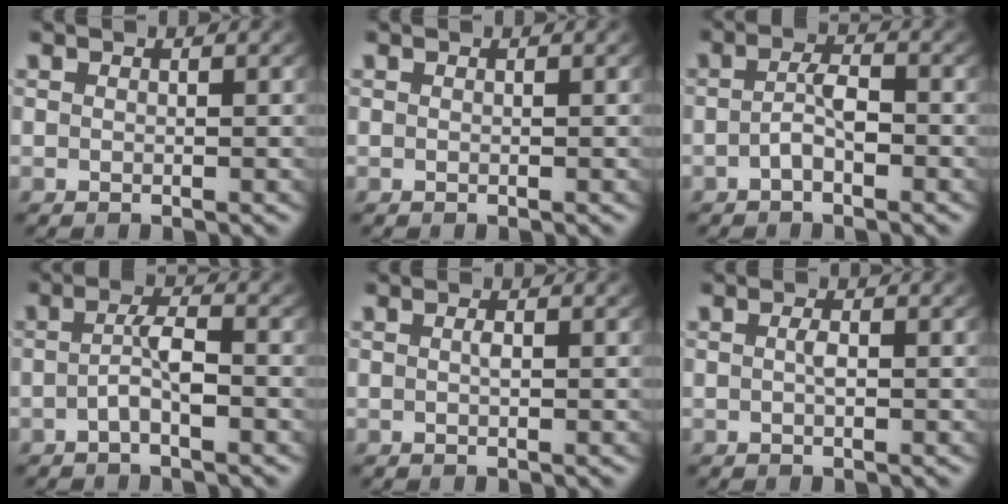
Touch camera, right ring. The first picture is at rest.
{"total": 0.0}
{"total": 2.6, "force": [-1.3, 0.9, 2.0], "torque": [-0.036, -0.008, -0.019]}
{"total": 2.7, "force": [-1.3, 0.6, 2.2], "torque": [-0.039, -0.006, -0.019]}
{"total": 0.5, "force": [-0.2, 0.1, 0.5], "torque": [-0.016, -0.007, 0.001]}
{"total": 0.9, "force": [-0.3, 0.2, 0.8], "torque": [-0.023, -0.010, -0.002]}